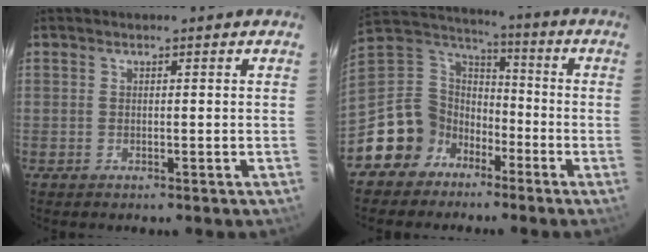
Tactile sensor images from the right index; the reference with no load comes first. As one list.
[{"total": 12.5, "force": [-7.5, 9.9, 1.6], "torque": [-0.058, 0.045, -0.142]}]